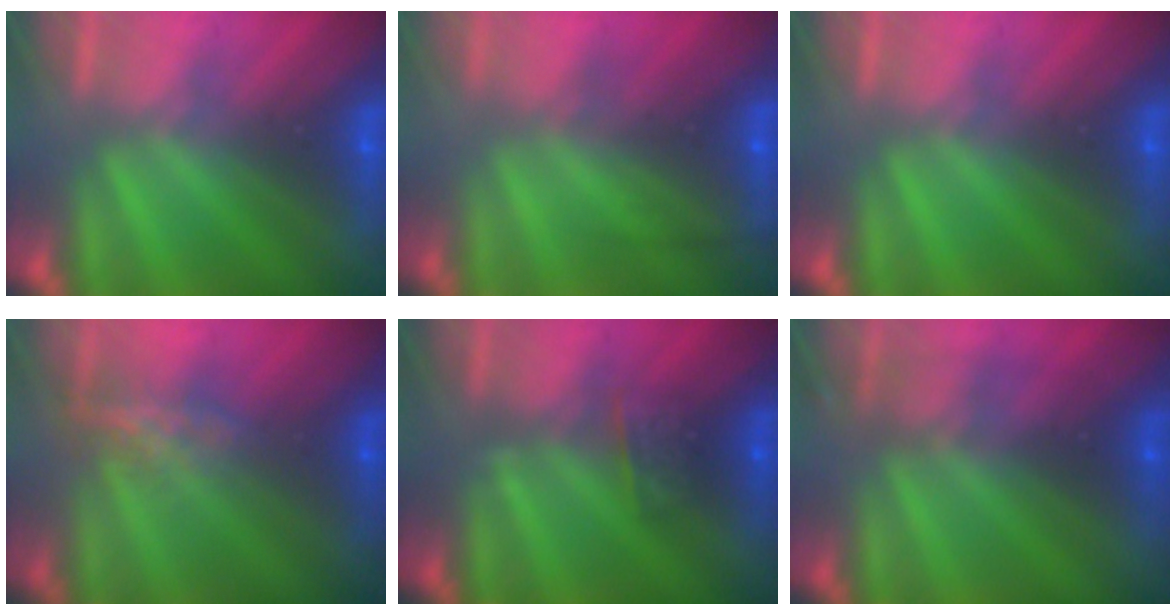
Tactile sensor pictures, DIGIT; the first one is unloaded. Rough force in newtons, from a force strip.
{"total": 2.2}
{"total": 0.0}
{"total": 4.8}
{"total": 2.5}
{"total": 2.7}